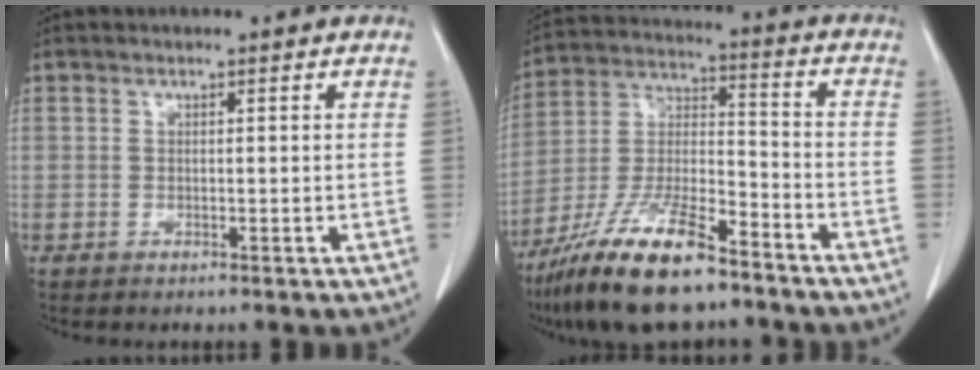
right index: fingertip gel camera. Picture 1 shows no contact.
{"total": 16.4, "force": [-12.0, 3.4, 10.8], "torque": [-0.227, -0.016, -0.217]}